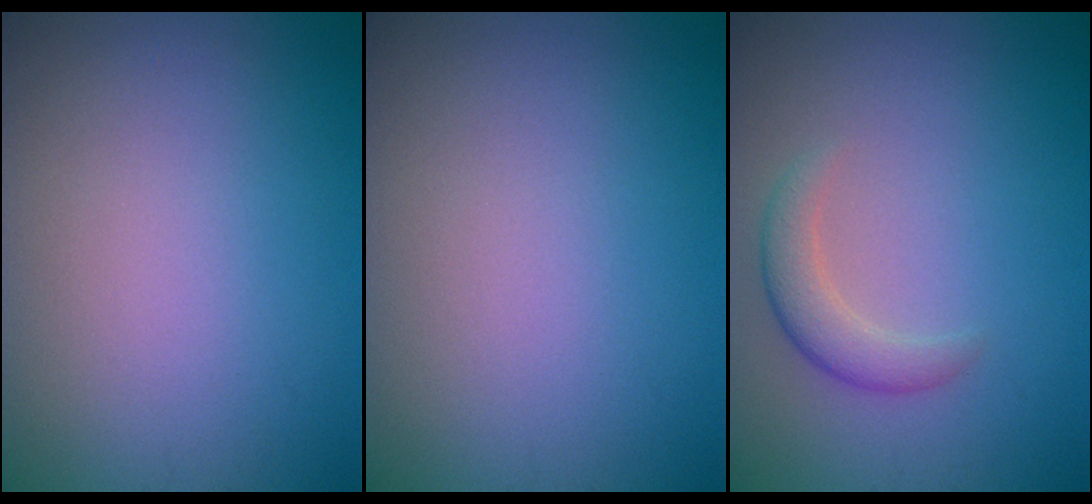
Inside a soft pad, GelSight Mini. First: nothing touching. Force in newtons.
{"total": 0.0}
{"total": 2.3, "press": 2.3, "slide": 0.2}